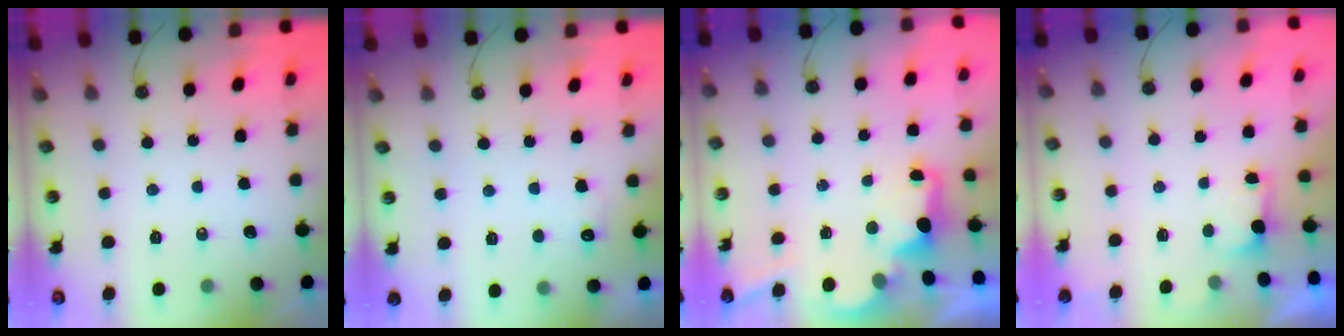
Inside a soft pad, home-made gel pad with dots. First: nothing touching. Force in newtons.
{"total": 4.7, "press": 4.5, "slide": 1.2}
{"total": 2.7, "press": 2.5, "slide": 0.8}
{"total": 1.2, "press": 0.9, "slide": 0.8}